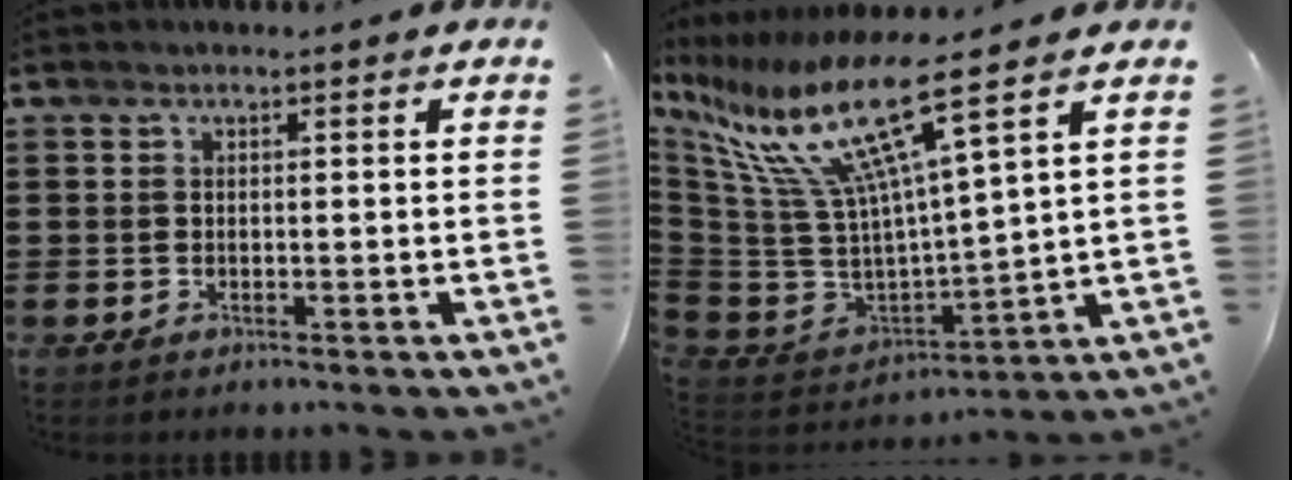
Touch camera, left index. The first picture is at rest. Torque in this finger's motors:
{"motor_torque": [2.14, 0.00, 1.05, 0.21]}